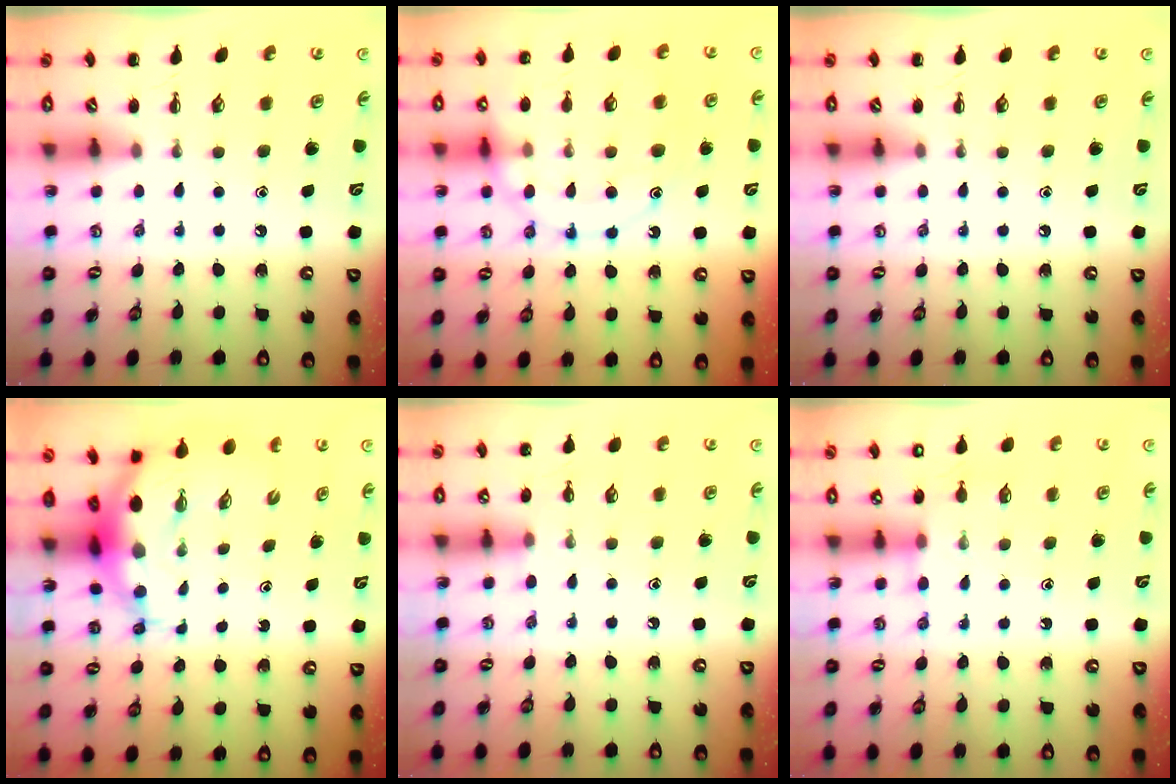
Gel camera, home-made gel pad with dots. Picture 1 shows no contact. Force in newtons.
{"total": 13.6, "press": 13.6, "slide": 1.1}
{"total": 0.0}
{"total": 6.8, "press": 6.5, "slide": 1.8}
{"total": 6.1, "press": 5.9, "slide": 1.5}
{"total": 7.5, "press": 7.4, "slide": 1.1}